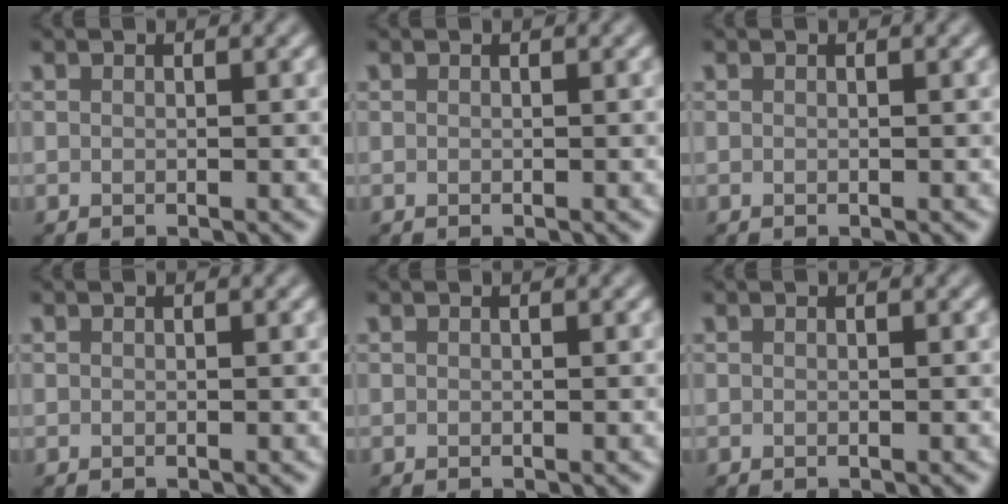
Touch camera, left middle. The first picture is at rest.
{"total": 0.0}
{"total": 0.0}
{"total": 0.0}
{"total": 0.0}
{"total": 0.0}